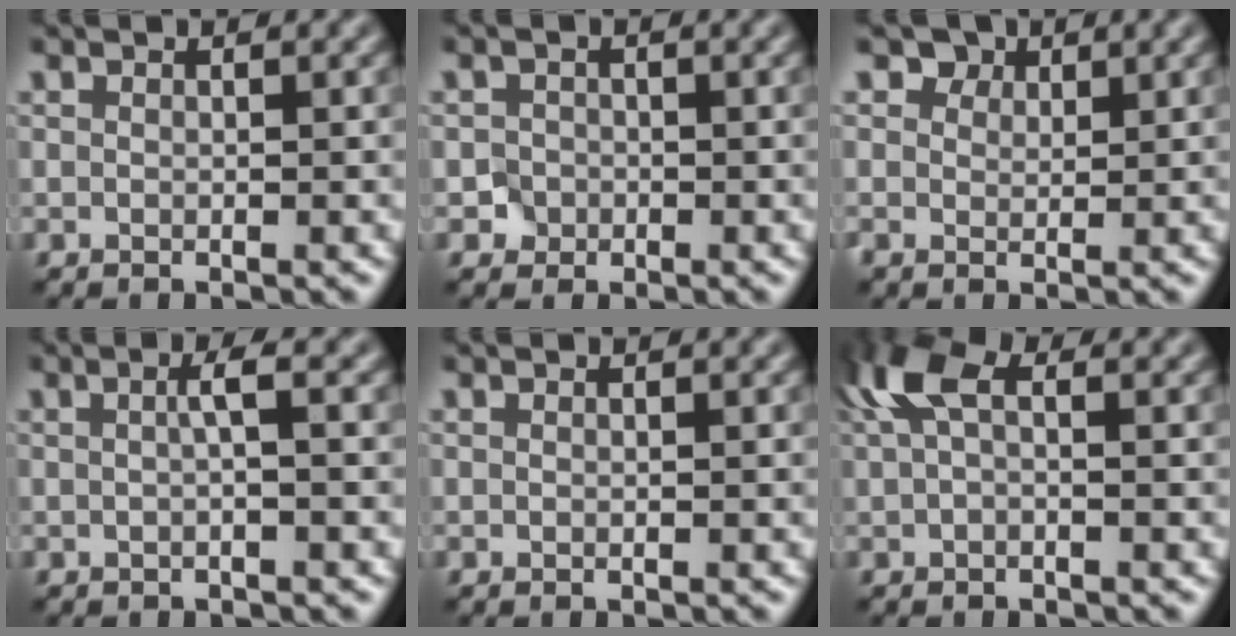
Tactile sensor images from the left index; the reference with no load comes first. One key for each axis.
{"total": 1.4, "fx": -0.5, "fy": 1.3, "fz": 0.1, "tx": 0.015, "ty": 0.002, "tz": -0.008}
{"total": 2.8, "fx": 1.6, "fy": 2.1, "fz": 0.9, "tx": -0.025, "ty": -0.010, "tz": 0.026}
{"total": 1.7, "fx": 0.1, "fy": 0.2, "fz": 1.7, "tx": -0.029, "ty": 0.006, "tz": -0.001}
{"total": 0.0}
{"total": 4.1, "fx": 1.5, "fy": 2.0, "fz": 3.3, "tx": -0.071, "ty": 0.014, "tz": 0.018}